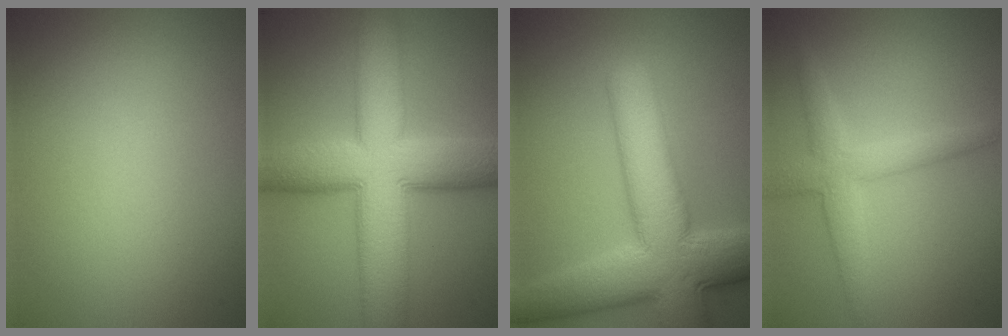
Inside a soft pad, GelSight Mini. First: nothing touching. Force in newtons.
{"total": 11.8, "press": 11.8, "slide": 0.3}
{"total": 11.0, "press": 11.0, "slide": 0.5}
{"total": 3.6, "press": 3.6, "slide": 0.2}